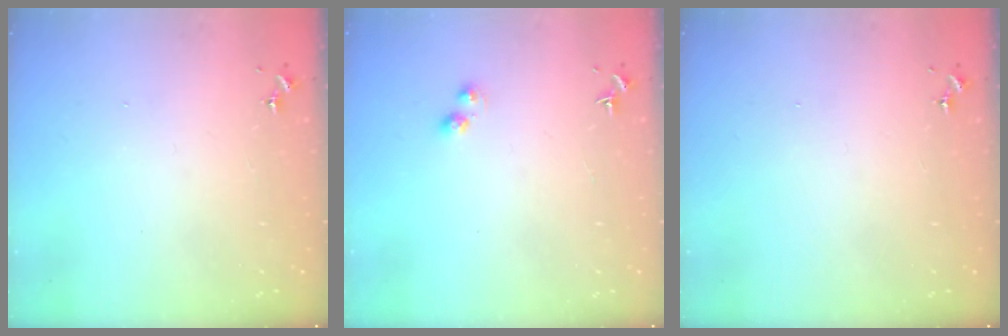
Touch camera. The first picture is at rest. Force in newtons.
{"total": 3.2, "press": 3.2, "slide": 0.5}
{"total": 0.0}